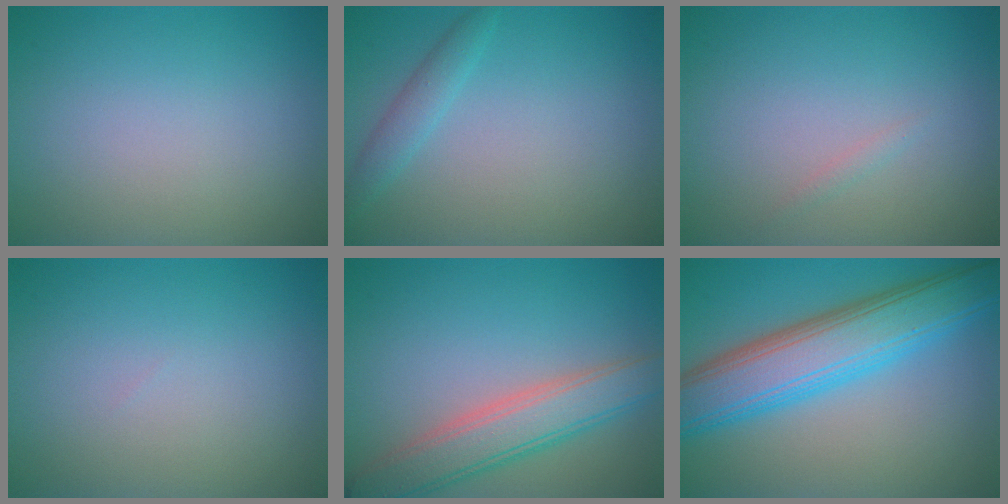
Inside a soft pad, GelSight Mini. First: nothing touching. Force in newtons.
{"total": 1.8, "press": 1.8, "slide": 0.2}
{"total": 0.6, "press": 0.6, "slide": 0.1}
{"total": 0.0}
{"total": 5.2, "press": 5.2, "slide": 0.2}
{"total": 8.9, "press": 8.9, "slide": 0.3}